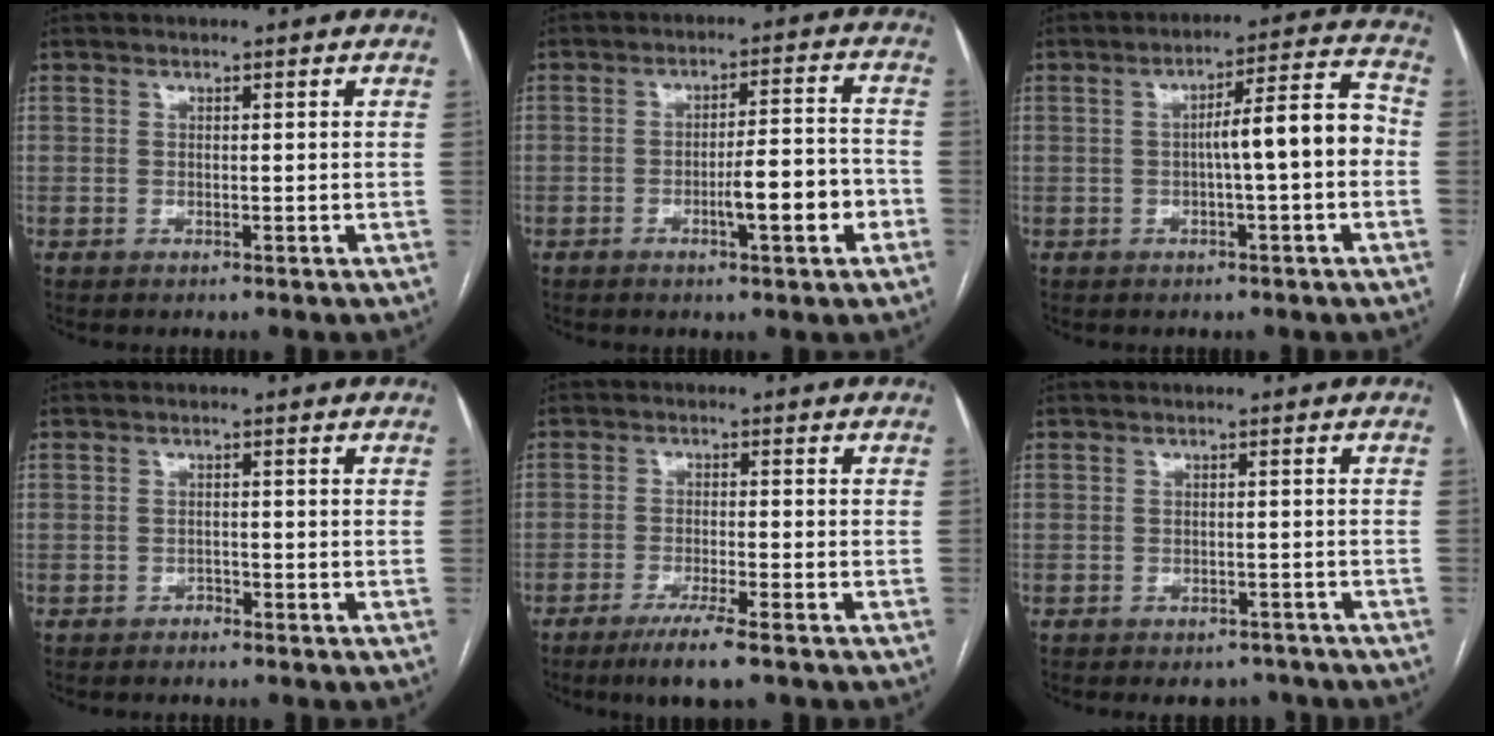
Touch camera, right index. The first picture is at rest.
{"total": 7.8, "force": [-3.0, 1.0, 7.2], "torque": [-0.108, 0.013, -0.041]}
{"total": 8.4, "force": [-1.0, 0.7, 8.3], "torque": [-0.118, 0.030, -0.016]}
{"total": 0.9, "force": [-0.8, 0.3, 0.2], "torque": [-0.002, 0.002, -0.016]}
{"total": 6.2, "force": [-4.2, -0.1, 4.5], "torque": [-0.080, -0.015, -0.073]}
{"total": 5.2, "force": [-4.5, 2.2, 1.1], "torque": [-0.006, 0.008, -0.055]}